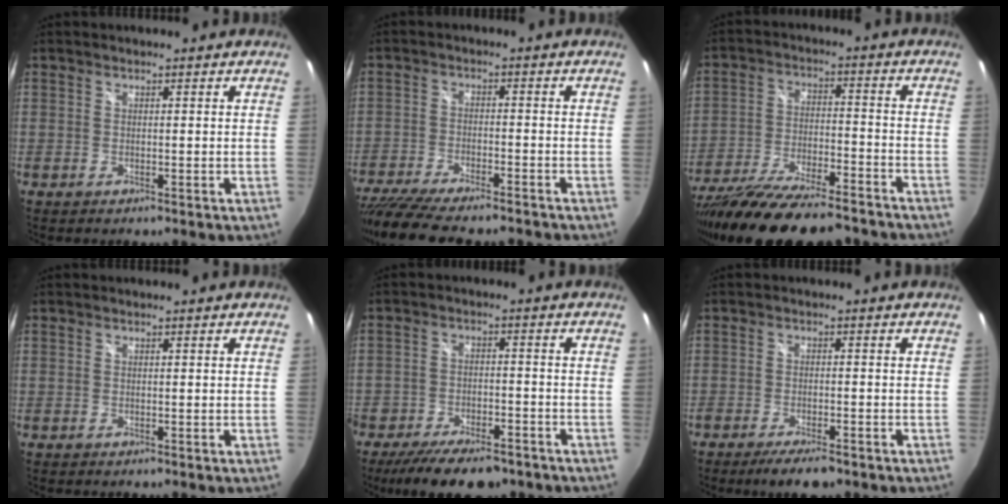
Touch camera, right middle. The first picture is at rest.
{"total": 16.6, "force": [-14.1, 3.0, 8.1], "torque": [-0.168, -0.042, -0.224]}
{"total": 22.7, "force": [-19.1, 4.3, 11.5], "torque": [-0.219, -0.053, -0.299]}
{"total": 0.0}
{"total": 13.8, "force": [-10.7, 5.4, 7.0], "torque": [-0.152, -0.024, -0.165]}
{"total": 6.1, "force": [-4.7, 1.4, 3.6], "torque": [-0.082, -0.011, -0.080]}